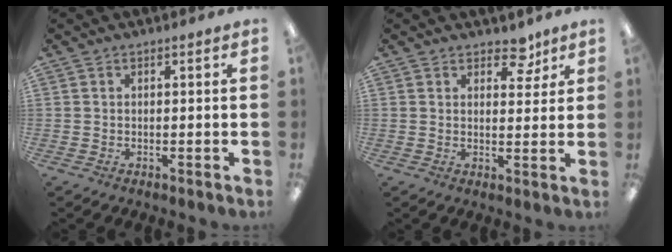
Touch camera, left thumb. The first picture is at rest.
{"total": 5.4, "force": [3.9, 2.9, 2.3], "torque": [-0.008, -0.022, 0.062]}